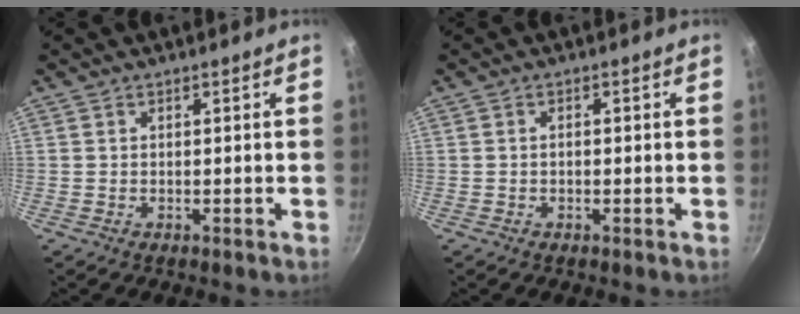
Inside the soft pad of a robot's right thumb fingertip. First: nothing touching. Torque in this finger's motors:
{"motor_torque": [-0.70, 0.06, -0.12, 0.14, 0.07]}